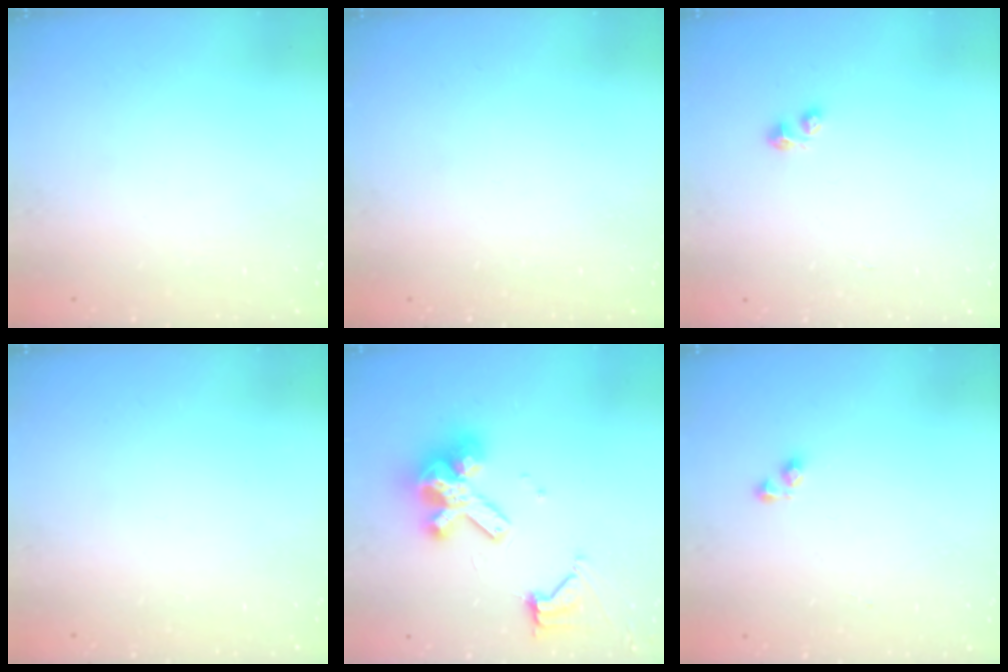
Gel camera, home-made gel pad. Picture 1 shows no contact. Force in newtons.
{"total": 0.0}
{"total": 2.5, "press": 2.5, "slide": 0.4}
{"total": 0.0}
{"total": 13.2, "press": 13.1, "slide": 1.7}
{"total": 3.4, "press": 3.4, "slide": 0.5}